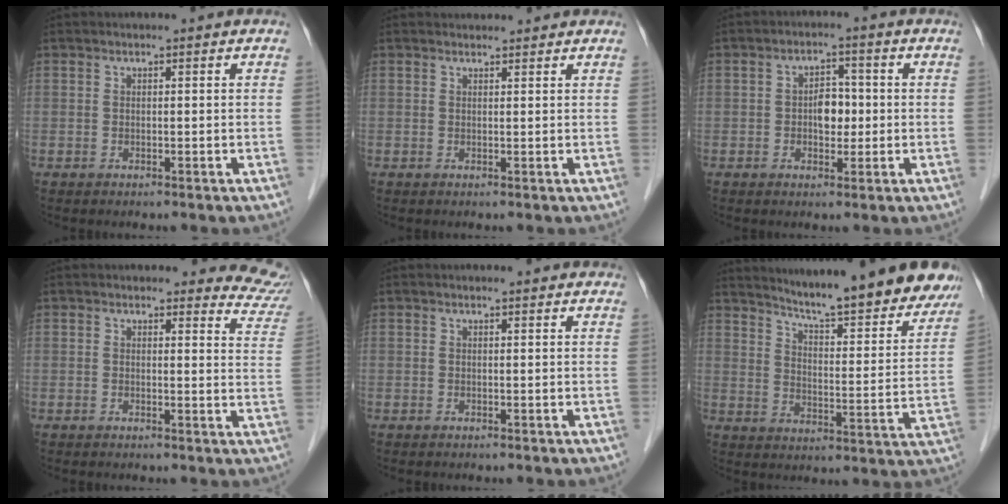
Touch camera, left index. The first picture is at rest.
{"total": 2.6, "force": [2.5, 0.6, 0.2], "torque": [-0.009, 0.019, 0.033]}
{"total": 4.0, "force": [-0.3, 2.5, 3.1], "torque": [-0.052, 0.011, -0.005]}
{"total": 7.9, "force": [7.6, 2.2, -0.3], "torque": [0.049, -0.047, 0.037]}
{"total": 1.9, "force": [1.8, 0.5, 0.4], "torque": [-0.015, 0.007, 0.016]}
{"total": 21.4, "force": [19.0, 2.2, 9.6], "torque": [-0.134, -0.047, 0.248]}